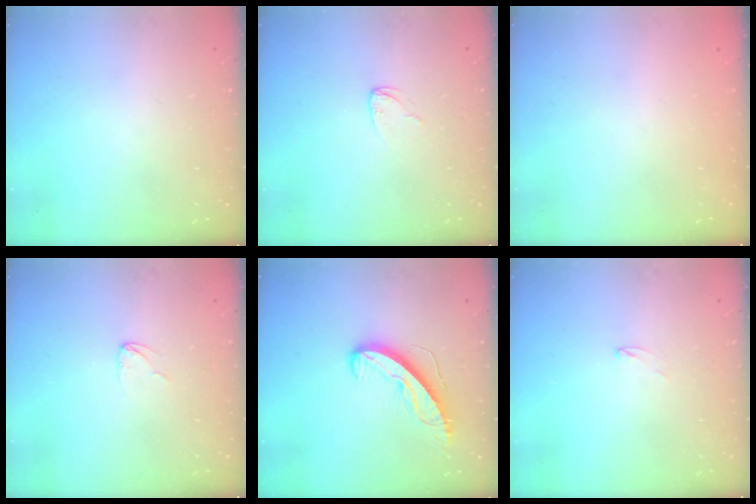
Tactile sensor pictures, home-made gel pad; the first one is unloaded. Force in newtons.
{"total": 3.0, "press": 3.0, "slide": 0.3}
{"total": 0.0}
{"total": 2.7, "press": 2.7, "slide": 0.2}
{"total": 8.8, "press": 8.8, "slide": 0.3}
{"total": 2.2, "press": 2.2, "slide": 0.2}